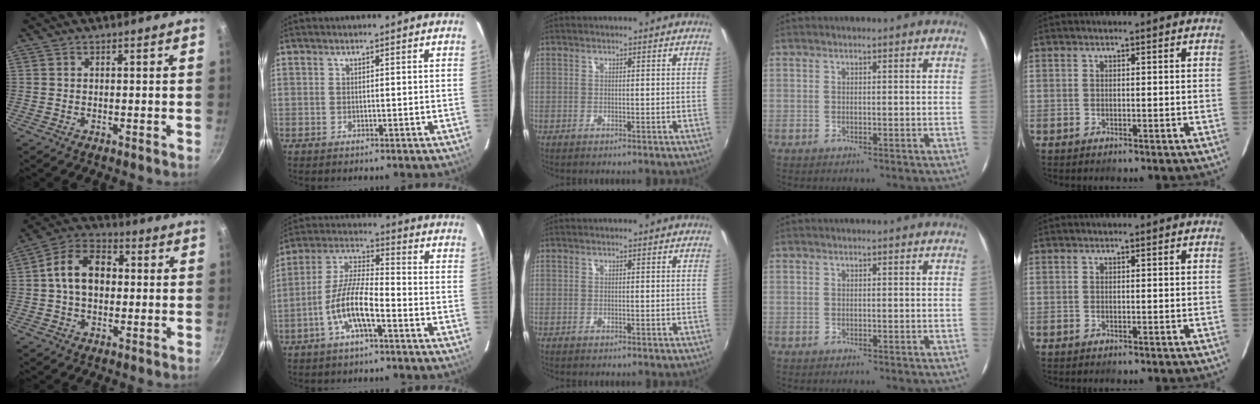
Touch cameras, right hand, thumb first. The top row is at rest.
{"thumb": {"total": 11.6, "force": [0.7, 8.2, 8.2], "torque": [-0.111, 0.029, -0.004]}, "index": {"total": 10.4, "force": [-4.7, 2.4, 9.0], "torque": [-0.190, 0.004, -0.093]}}